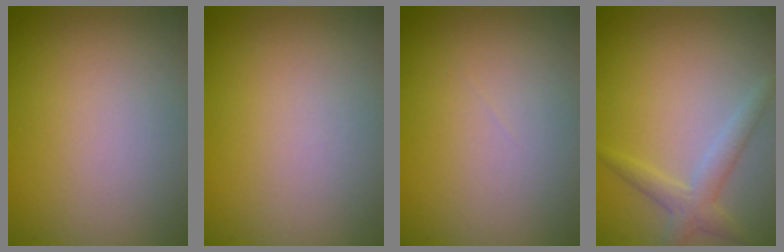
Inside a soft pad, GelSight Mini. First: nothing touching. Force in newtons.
{"total": 0.0}
{"total": 0.0}
{"total": 2.4, "press": 2.4, "slide": 0.2}